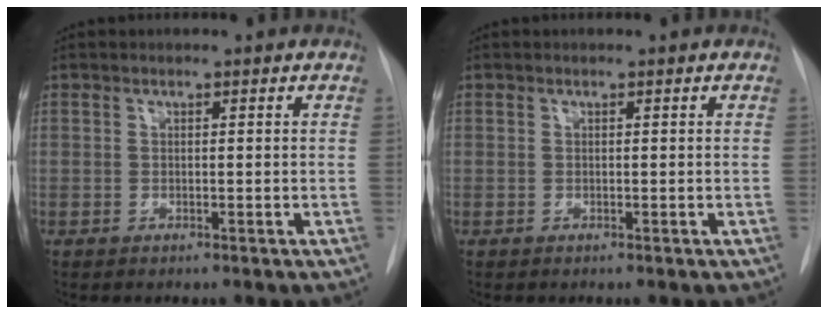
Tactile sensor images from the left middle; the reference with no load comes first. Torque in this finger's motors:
{"motor_torque": [0.00, 0.02, -0.02, 0.00]}